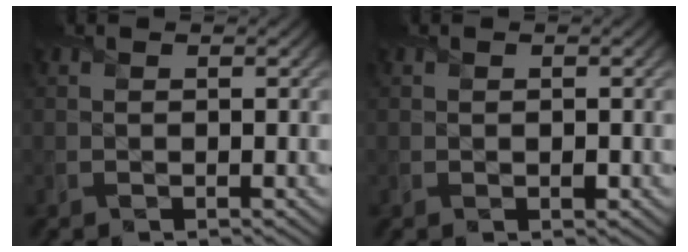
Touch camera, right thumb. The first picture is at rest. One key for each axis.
{"total": 0.6, "fx": -0.1, "fy": 0.5, "fz": 0.3, "tx": -0.001, "ty": -0.005, "tz": -0.001}